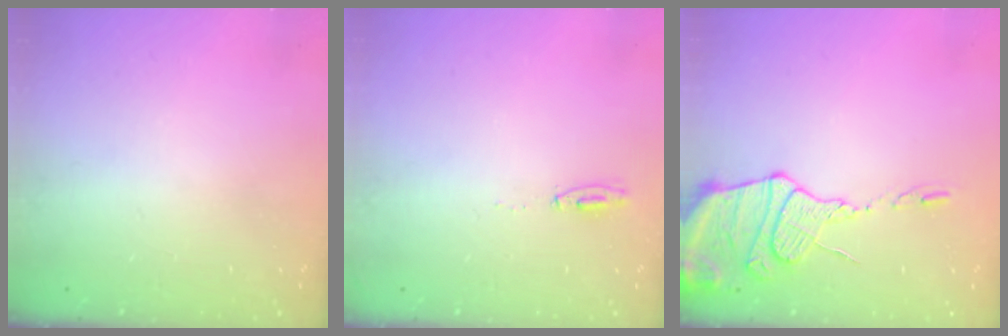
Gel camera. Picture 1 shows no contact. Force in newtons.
{"total": 16.2, "press": 5.8, "slide": 15.1}
{"total": 14.4, "press": 14.4, "slide": 1.4}